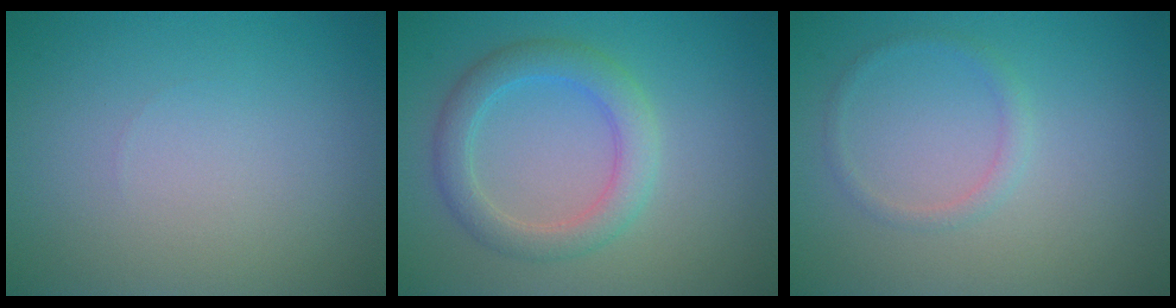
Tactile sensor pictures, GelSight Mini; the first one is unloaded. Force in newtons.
{"total": 3.7, "press": 3.7, "slide": 0.5}
{"total": 1.2, "press": 1.2, "slide": 0.0}